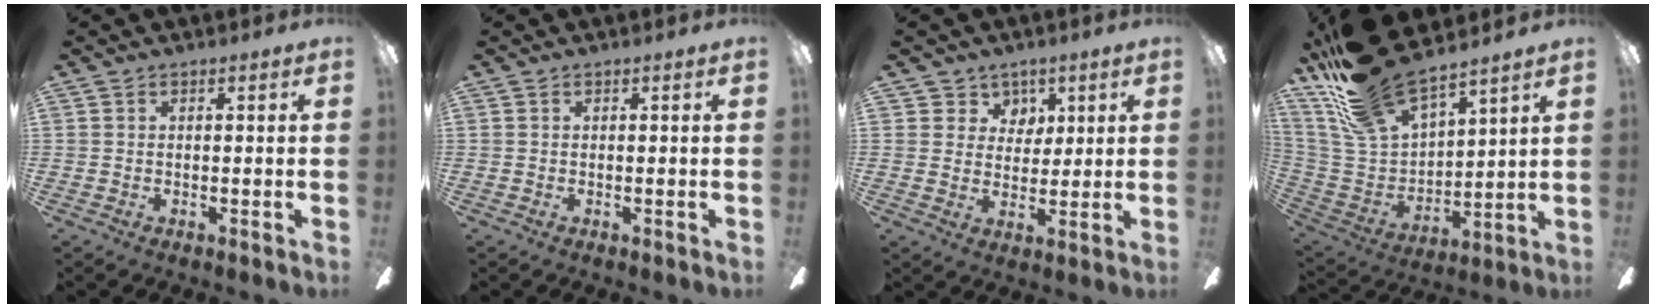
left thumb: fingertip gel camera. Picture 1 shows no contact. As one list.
[{"total": 0.0}, {"total": 5.9, "force": [3.6, 4.6, 0.4], "torque": [-0.019, -0.012, 0.065]}, {"total": 19.2, "force": [16.6, 5.6, 7.9], "torque": [-0.198, -0.111, 0.304]}]